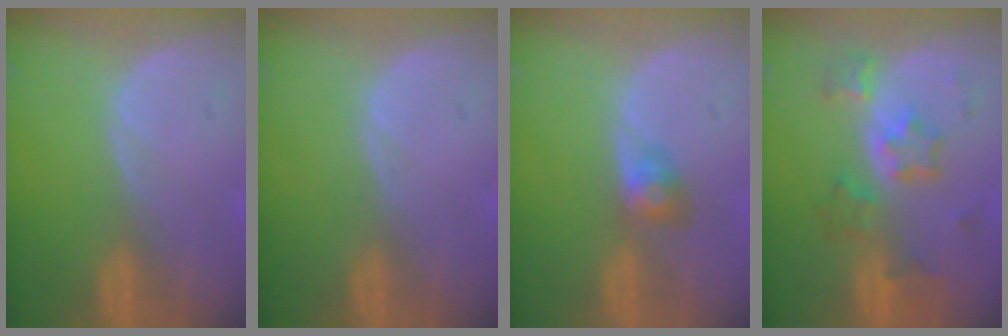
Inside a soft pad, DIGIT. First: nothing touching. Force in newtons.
{"total": 0.0}
{"total": 2.9, "press": 2.7, "slide": 1.2}
{"total": 6.2, "press": 6.2, "slide": 0.4}